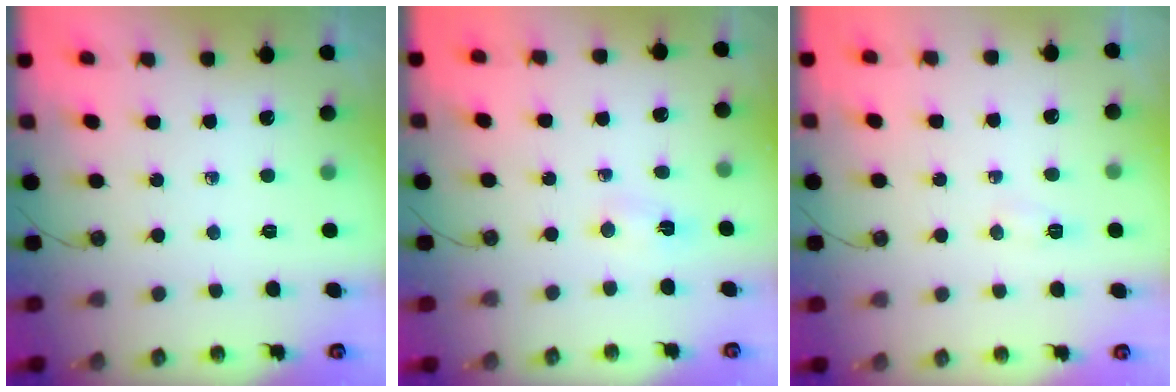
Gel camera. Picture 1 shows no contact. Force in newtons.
{"total": 2.1, "press": 1.8, "slide": 1.0}
{"total": 5.1, "press": 4.9, "slide": 1.5}